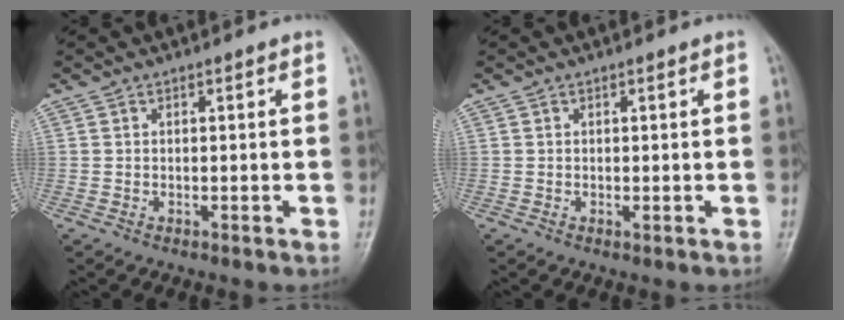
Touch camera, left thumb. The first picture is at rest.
{"total": 0.7, "force": [0.0, 0.2, 0.6], "torque": [-0.008, 0.000, 0.003]}